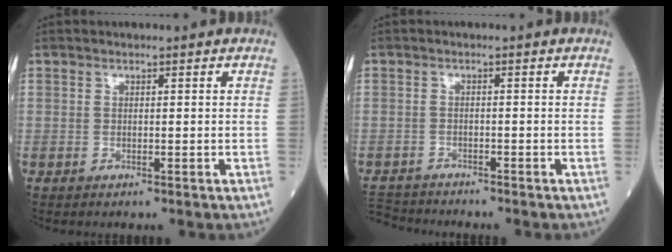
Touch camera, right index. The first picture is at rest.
{"total": 4.7, "force": [-4.6, 0.5, -0.1], "torque": [0.003, -0.012, -0.087]}